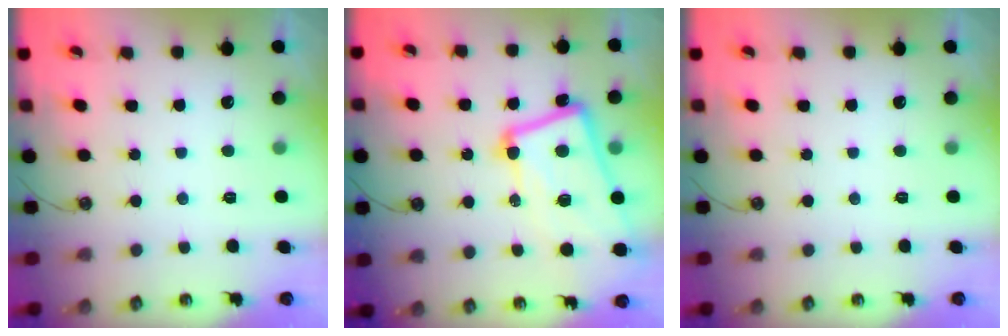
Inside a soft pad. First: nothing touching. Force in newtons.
{"total": 16.7, "press": 16.6, "slide": 2.4}
{"total": 0.0}